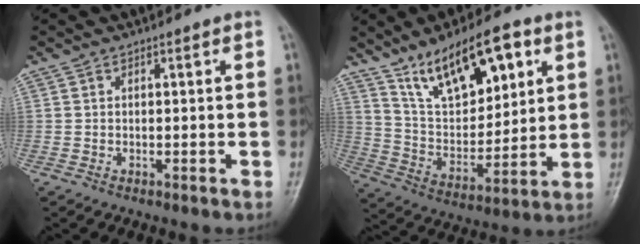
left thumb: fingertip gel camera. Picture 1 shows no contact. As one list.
[{"total": 17.3, "force": [9.5, 7.7, 12.2], "torque": [-0.159, -0.039, 0.175]}]